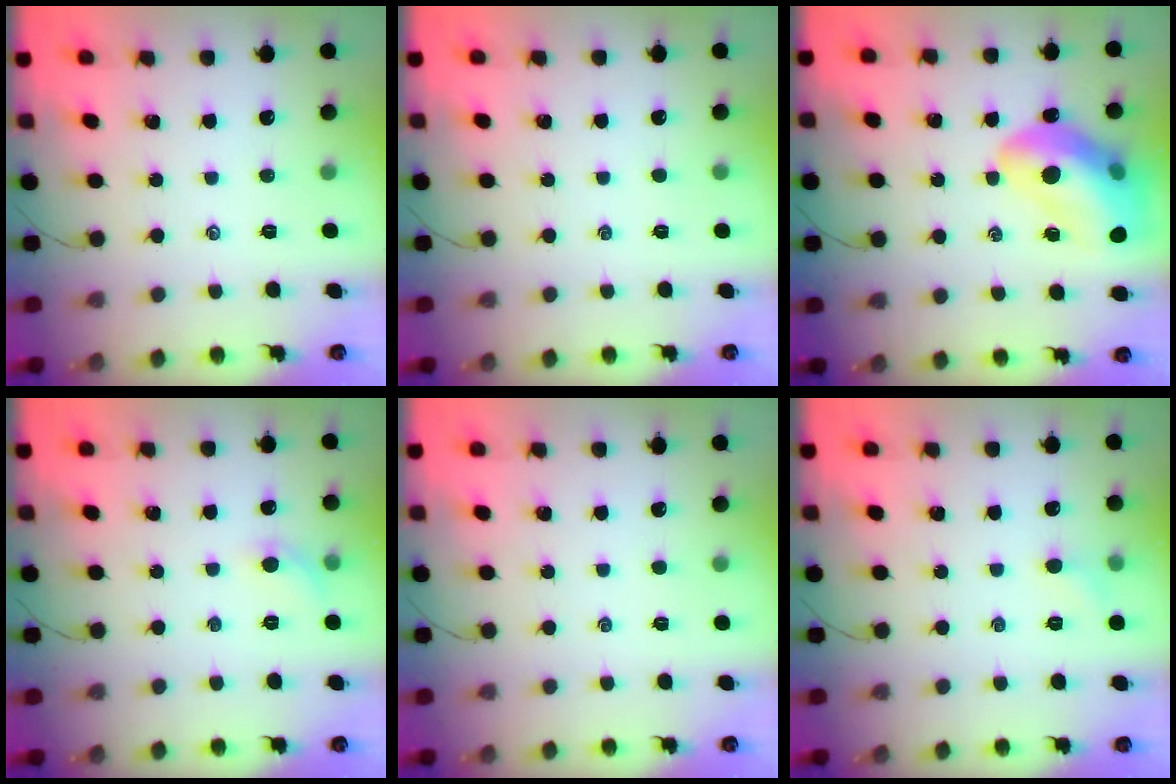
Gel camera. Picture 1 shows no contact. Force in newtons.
{"total": 0.0}
{"total": 19.7, "press": 19.2, "slide": 4.3}
{"total": 5.4, "press": 5.0, "slide": 2.0}
{"total": 0.0}
{"total": 3.8, "press": 3.6, "slide": 1.2}